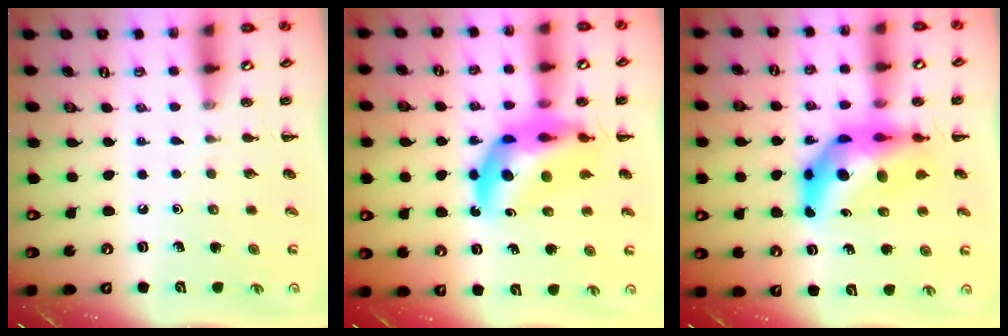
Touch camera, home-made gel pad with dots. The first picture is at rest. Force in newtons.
{"total": 12.9, "press": 12.4, "slide": 3.6}
{"total": 13.4, "press": 12.7, "slide": 4.2}